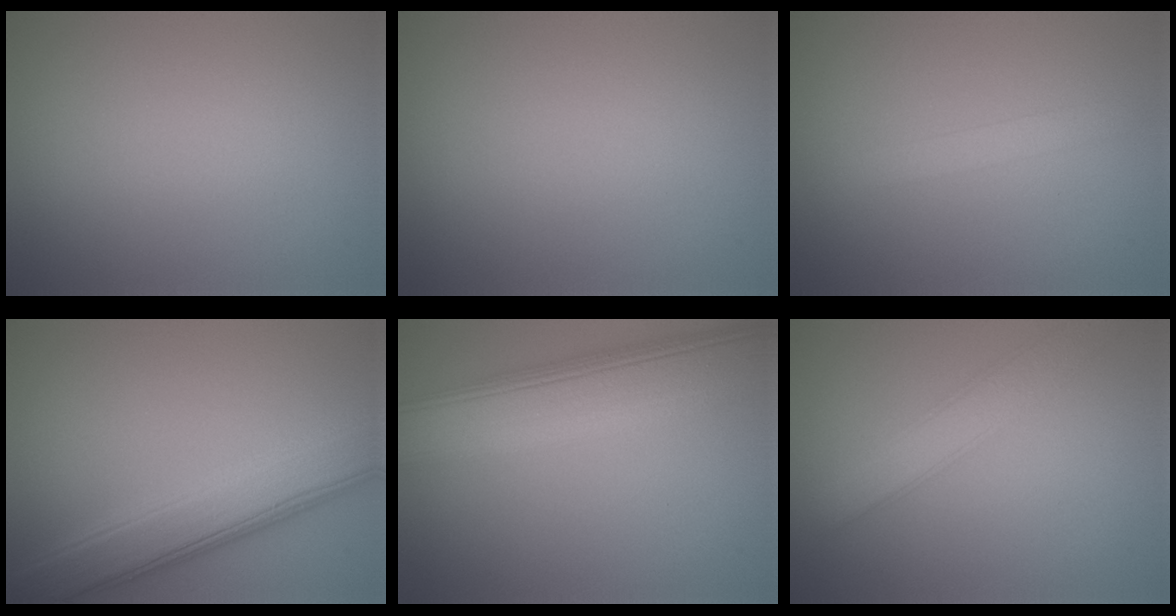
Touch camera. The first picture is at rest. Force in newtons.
{"total": 0.0}
{"total": 1.4, "press": 1.4, "slide": 0.0}
{"total": 6.7, "press": 6.7, "slide": 0.4}
{"total": 10.0, "press": 10.0, "slide": 0.7}
{"total": 3.3, "press": 3.3, "slide": 0.3}